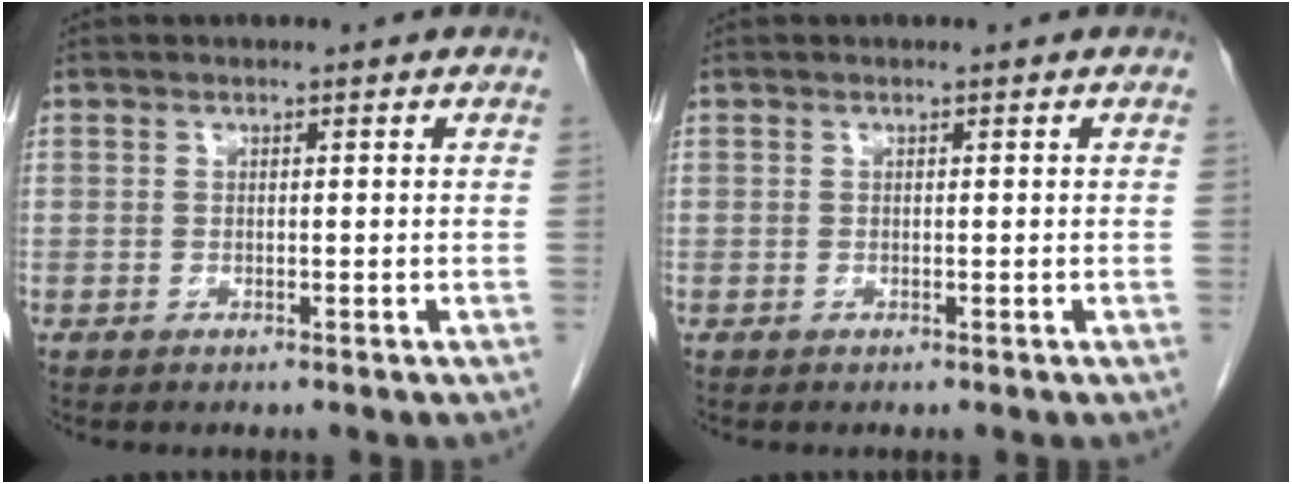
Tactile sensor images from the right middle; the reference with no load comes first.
{"total": 0.0}